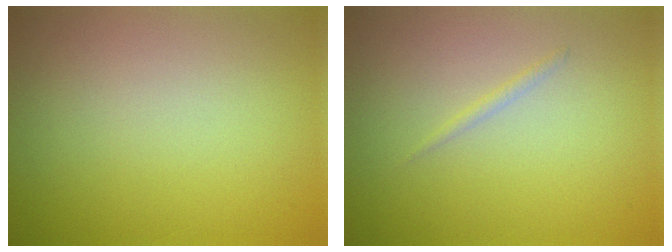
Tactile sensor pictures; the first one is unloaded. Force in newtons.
{"total": 0.6, "press": 0.6, "slide": 0.1}